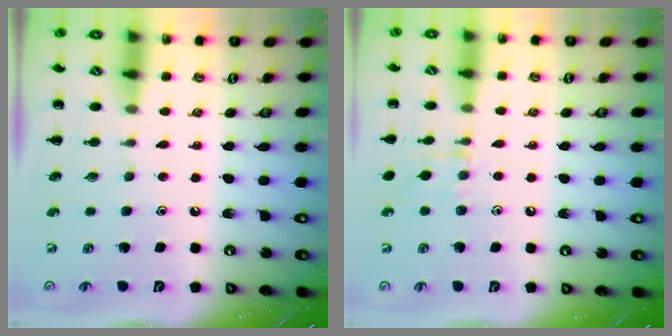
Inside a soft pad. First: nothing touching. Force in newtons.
{"total": 7.6, "press": 7.3, "slide": 2.2}